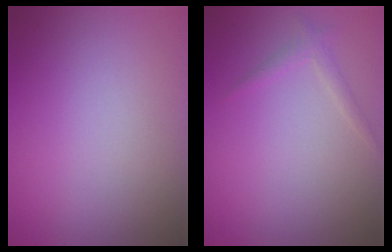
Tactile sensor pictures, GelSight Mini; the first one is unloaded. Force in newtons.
{"total": 1.1, "press": 1.1, "slide": 0.1}